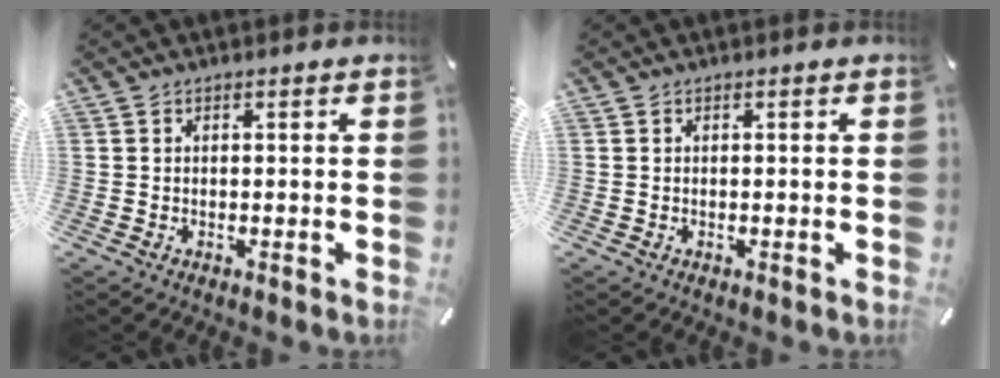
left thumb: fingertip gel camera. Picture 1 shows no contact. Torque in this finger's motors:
{"motor_torque": [-0.35, -0.35, 0.00, 0.00, 0.00]}